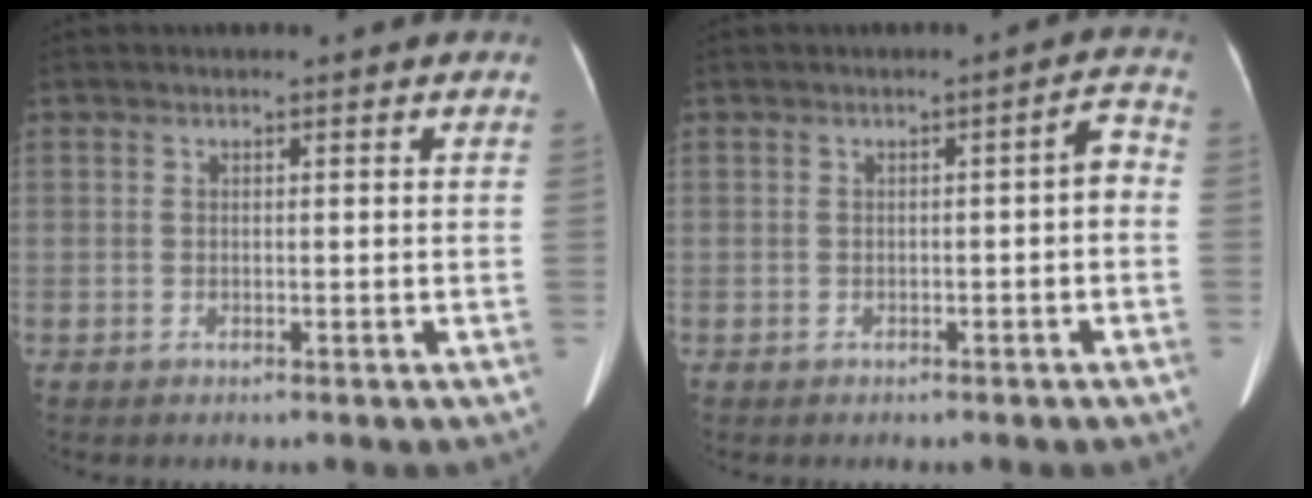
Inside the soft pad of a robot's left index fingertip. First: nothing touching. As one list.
[{"total": 2.7, "force": [-0.7, 0.7, 2.5], "torque": [-0.022, 0.018, -0.012]}]